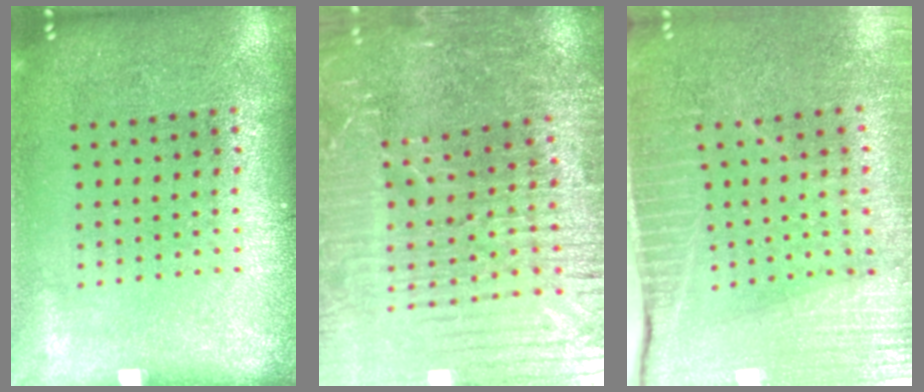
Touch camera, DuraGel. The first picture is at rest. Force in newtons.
{"total": 5.0, "press": 4.7, "slide": 1.7}
{"total": 3.6, "press": 3.5, "slide": 0.9}